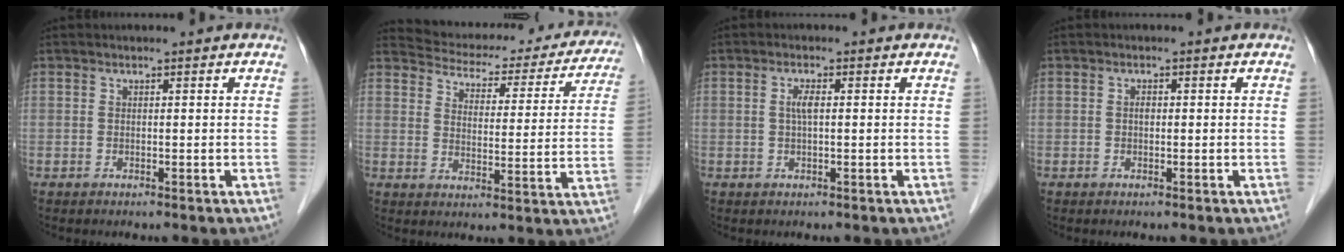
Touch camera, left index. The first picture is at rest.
{"total": 21.9, "force": [20.3, 6.2, 5.5], "torque": [-0.071, -0.026, 0.239]}
{"total": 1.8, "force": [0.2, 0.4, 1.8], "torque": [-0.039, 0.002, 0.005]}
{"total": 0.8, "force": [0.0, 0.5, 0.6], "torque": [-0.012, 0.002, -0.001]}